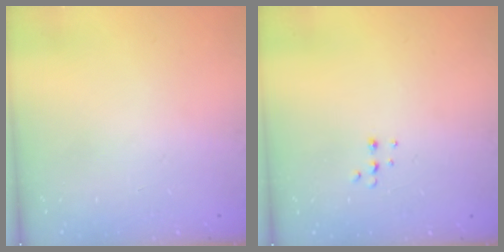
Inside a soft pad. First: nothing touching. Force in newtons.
{"total": 4.0, "press": 4.0, "slide": 0.8}